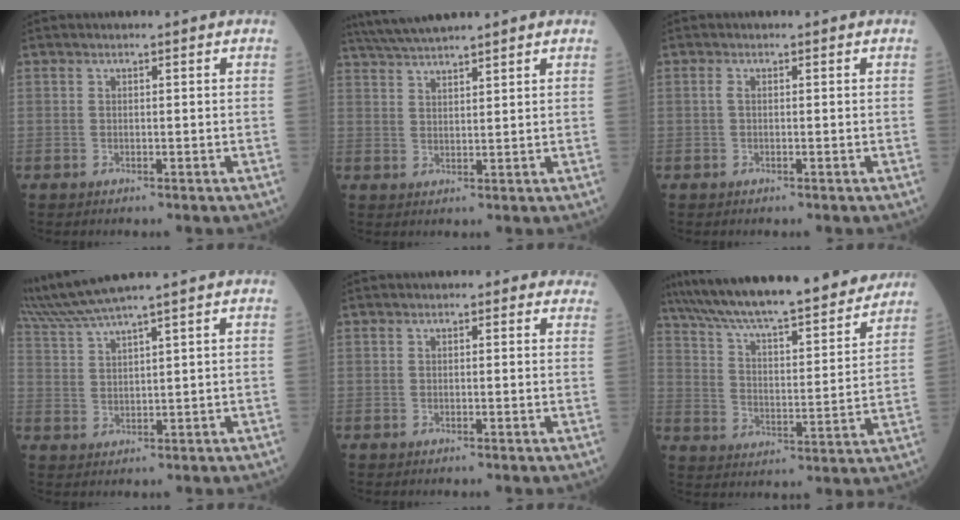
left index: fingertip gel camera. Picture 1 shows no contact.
{"total": 6.9, "force": [6.2, -0.1, 3.1], "torque": [-0.063, 0.035, 0.113]}
{"total": 0.5, "force": [-0.1, 0.2, 0.5], "torque": [-0.013, 0.001, -0.002]}
{"total": 6.4, "force": [5.7, -2.0, 2.4], "torque": [-0.067, 0.005, 0.122]}
{"total": 1.6, "force": [1.0, 1.1, 0.6], "torque": [0.005, -0.001, -0.005]}
{"total": 25.7, "force": [22.6, 3.1, 11.8], "torque": [-0.202, -0.004, 0.329]}